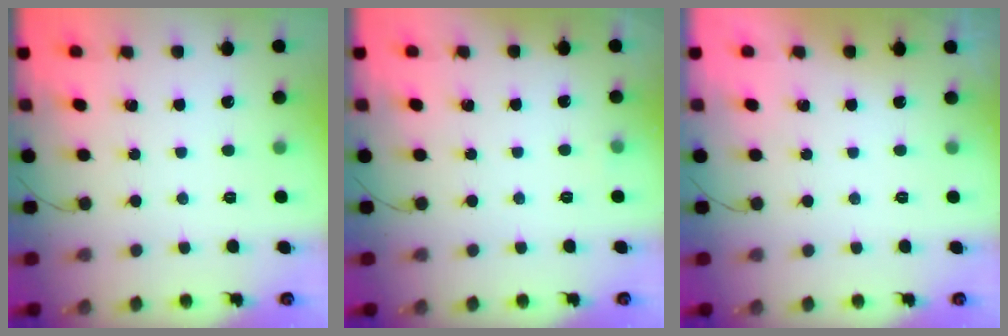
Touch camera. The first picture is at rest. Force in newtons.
{"total": 2.7, "press": 2.0, "slide": 1.8}
{"total": 0.0}